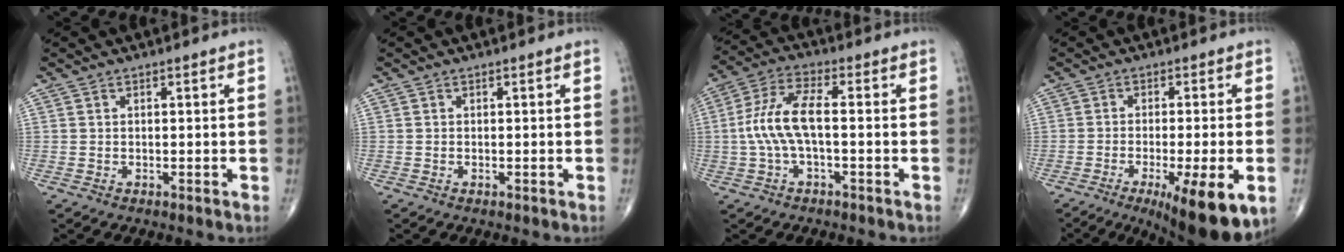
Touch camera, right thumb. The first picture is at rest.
{"total": 0.0}
{"total": 9.3, "force": [-0.7, 3.4, 8.6], "torque": [-0.198, 0.030, -0.017]}
{"total": 14.4, "force": [-6.1, 3.2, 12.6], "torque": [-0.152, -0.012, -0.083]}